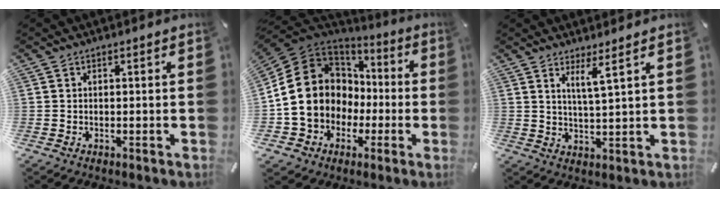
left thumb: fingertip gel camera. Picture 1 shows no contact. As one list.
[{"total": 16.3, "force": [-1.6, 14.7, 6.9], "torque": [-0.153, 0.011, -0.021]}, {"total": 5.0, "force": [3.4, -0.4, 3.6], "torque": [-0.072, -0.016, 0.055]}]